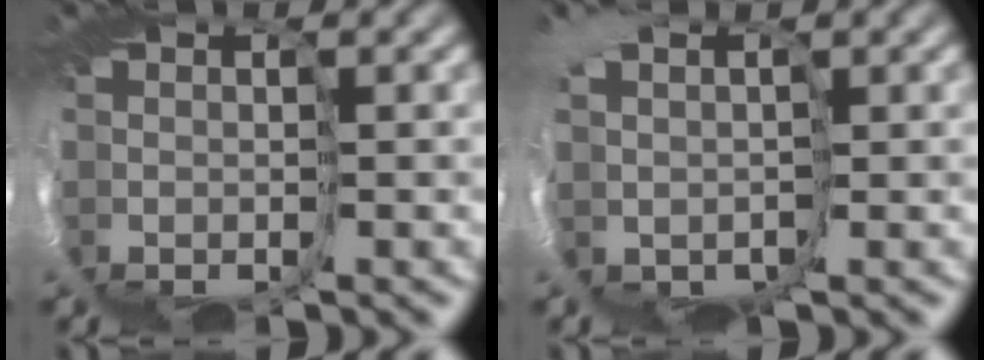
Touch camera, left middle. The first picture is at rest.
{"total": 4.0, "force": [1.1, 2.9, 2.5], "torque": [-0.060, -0.015, 0.008]}